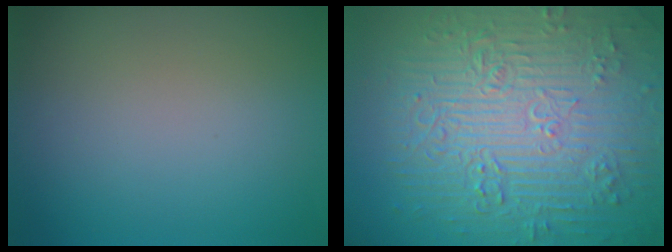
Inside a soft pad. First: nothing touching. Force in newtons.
{"total": 11.8, "press": 7.8, "slide": 8.8}